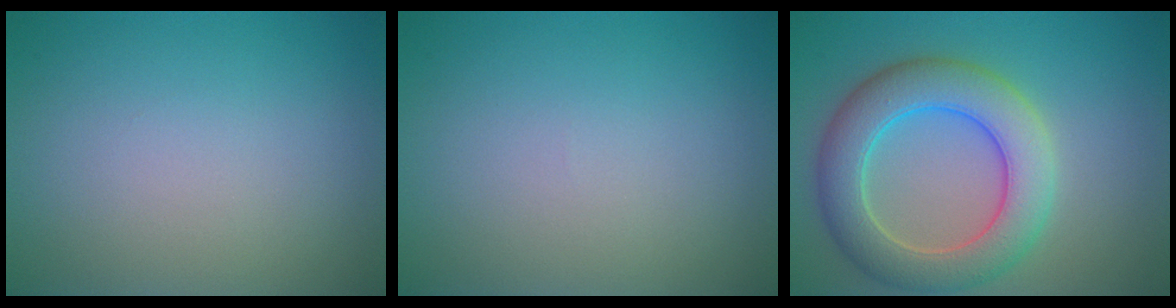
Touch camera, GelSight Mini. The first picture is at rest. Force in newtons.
{"total": 0.0}
{"total": 7.1, "press": 7.1, "slide": 0.3}